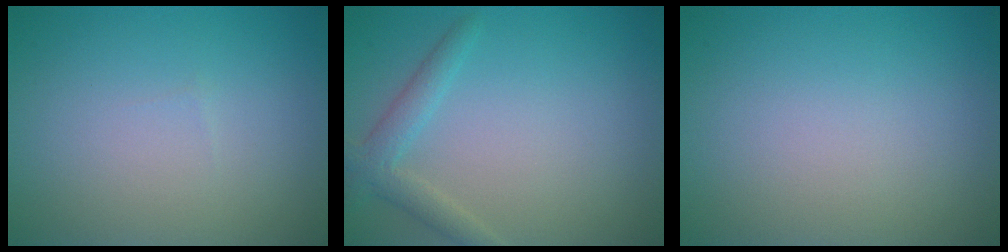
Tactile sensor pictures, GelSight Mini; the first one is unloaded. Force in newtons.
{"total": 2.4, "press": 2.4, "slide": 0.1}
{"total": 0.0}